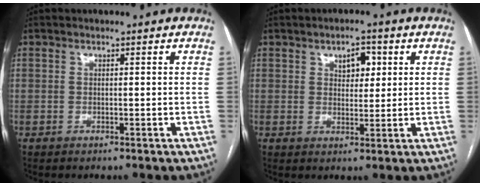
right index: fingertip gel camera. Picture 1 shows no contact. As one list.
[{"total": 4.0, "force": [1.7, 2.2, 2.9], "torque": [-0.042, 0.007, 0.026]}]